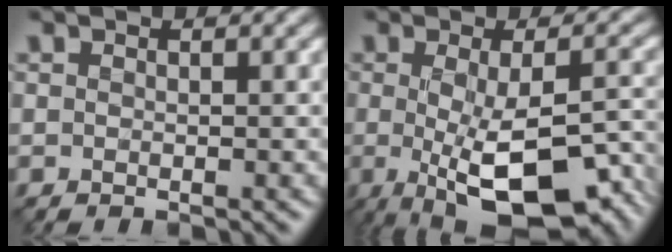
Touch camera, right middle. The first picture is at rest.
{"total": 11.1, "force": [-4.1, 4.0, 9.5], "torque": [-0.162, -0.034, -0.047]}